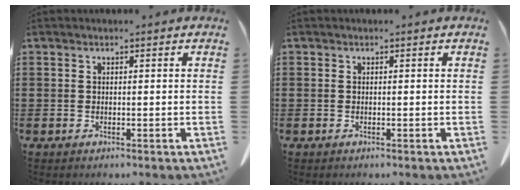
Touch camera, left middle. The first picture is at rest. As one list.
[{"total": 0.0}]